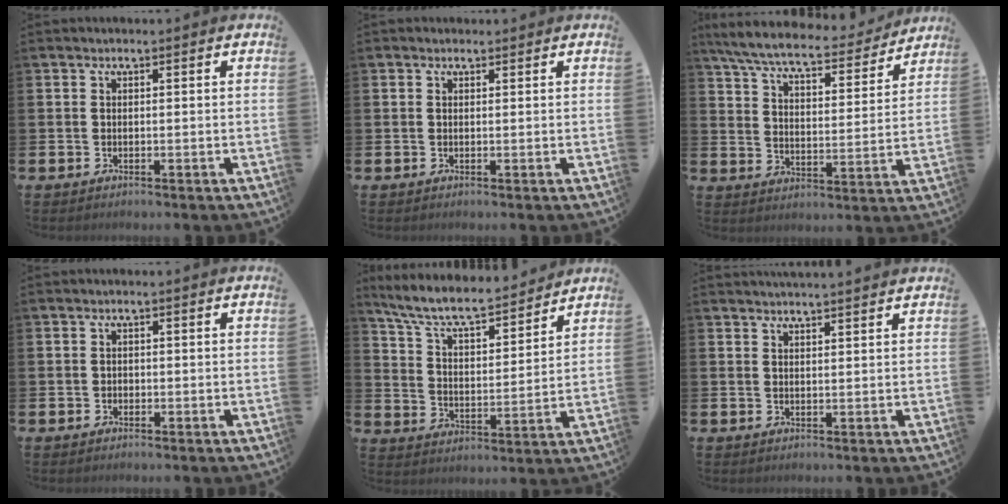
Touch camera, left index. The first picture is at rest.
{"total": 0.7, "force": [0.5, 0.4, 0.1], "torque": [0.012, -0.001, 0.005]}
{"total": 7.7, "force": [7.0, 1.1, 3.0], "torque": [-0.088, -0.047, 0.118]}
{"total": 0.7, "force": [-0.3, 0.6, 0.1], "torque": [-0.005, 0.005, -0.007]}
{"total": 8.4, "force": [7.7, 1.8, 3.1], "torque": [-0.094, -0.053, 0.132]}
{"total": 2.3, "force": [2.3, -0.2, 0.1], "torque": [0.007, -0.015, 0.040]}